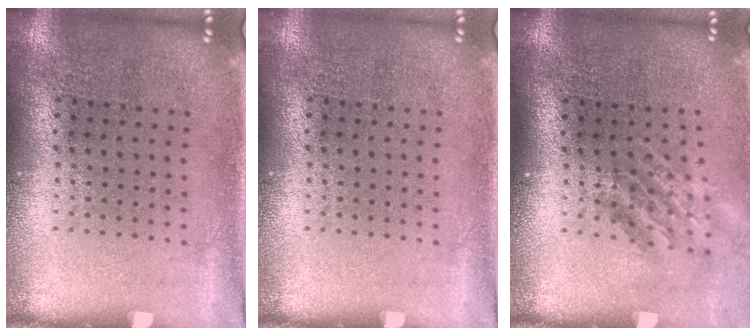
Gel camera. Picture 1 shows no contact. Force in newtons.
{"total": 0.0}
{"total": 1.6, "press": 1.1, "slide": 1.1}